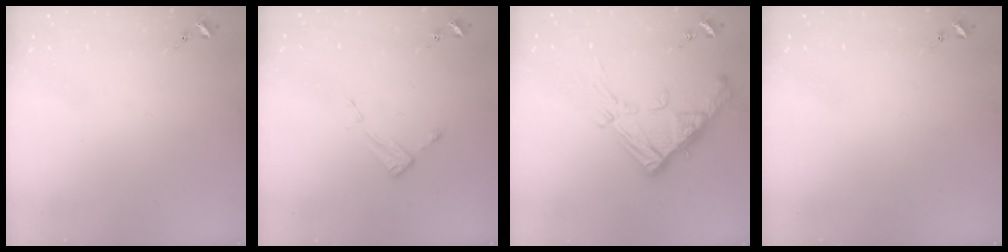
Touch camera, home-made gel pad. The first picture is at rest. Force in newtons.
{"total": 3.9, "press": 3.9, "slide": 0.2}
{"total": 17.3, "press": 17.2, "slide": 1.7}
{"total": 0.0}